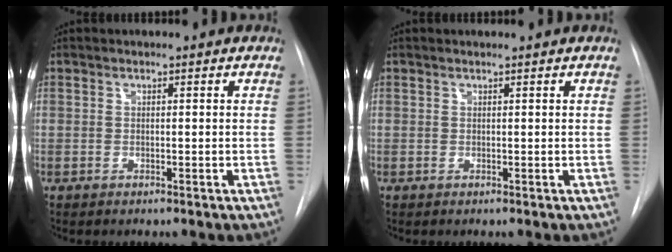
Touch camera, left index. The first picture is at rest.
{"total": 1.3, "force": [1.2, 0.1, 0.3], "torque": [-0.011, 0.012, 0.016]}